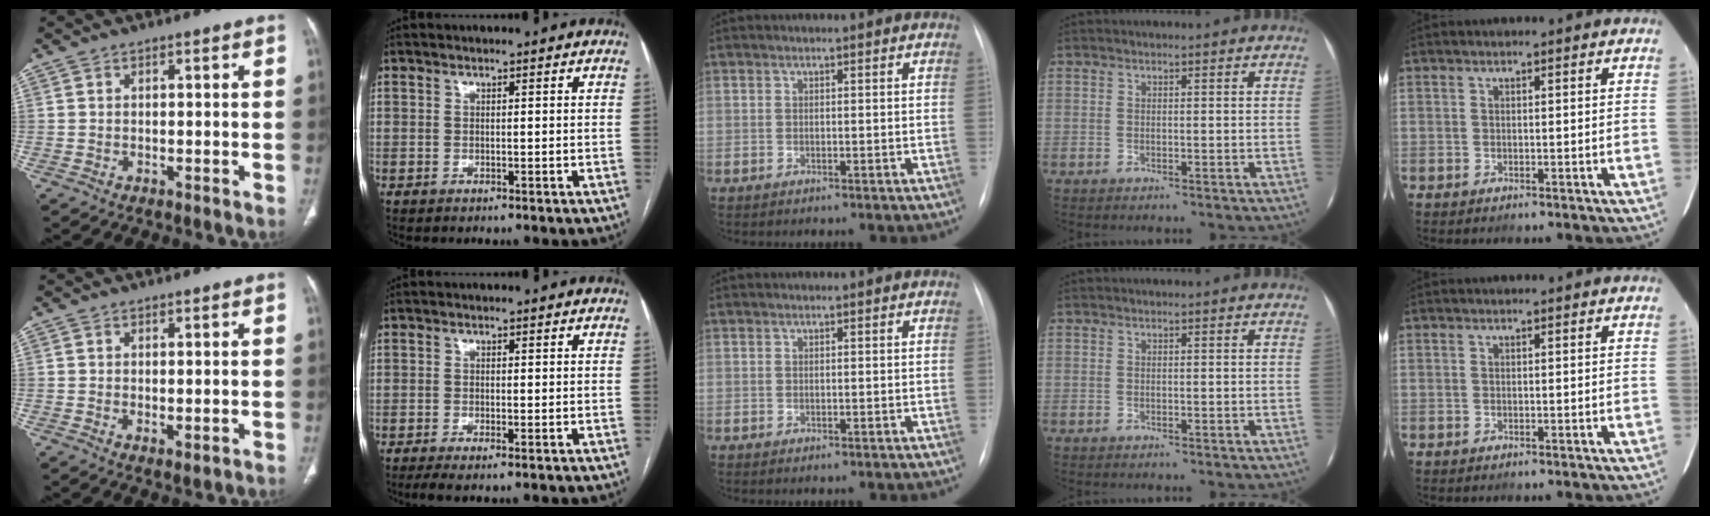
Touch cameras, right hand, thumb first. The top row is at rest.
{"thumb": {"total": 1.8, "force": [-0.2, 0.8, 1.6], "torque": [-0.031, -0.008, 0.003]}, "index": {"total": 2.6, "force": [-1.7, 0.3, 1.9], "torque": [-0.029, -0.006, -0.030]}}